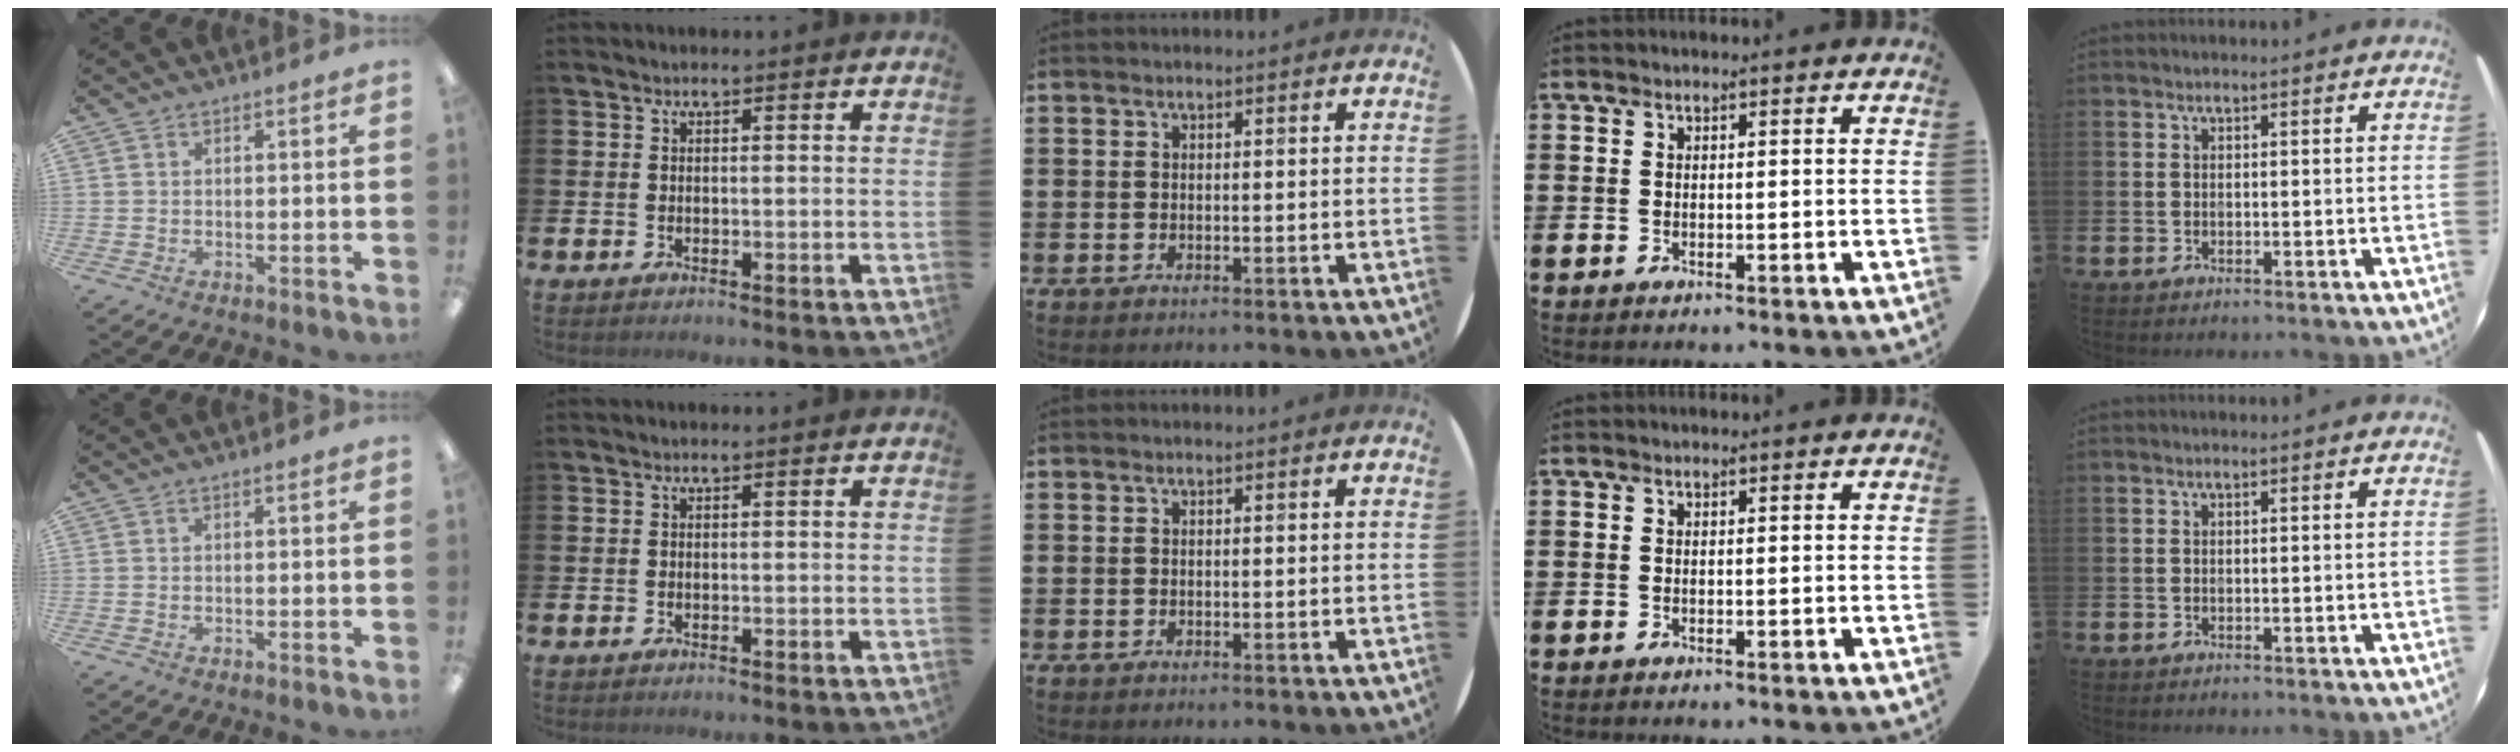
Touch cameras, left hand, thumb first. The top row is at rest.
{}